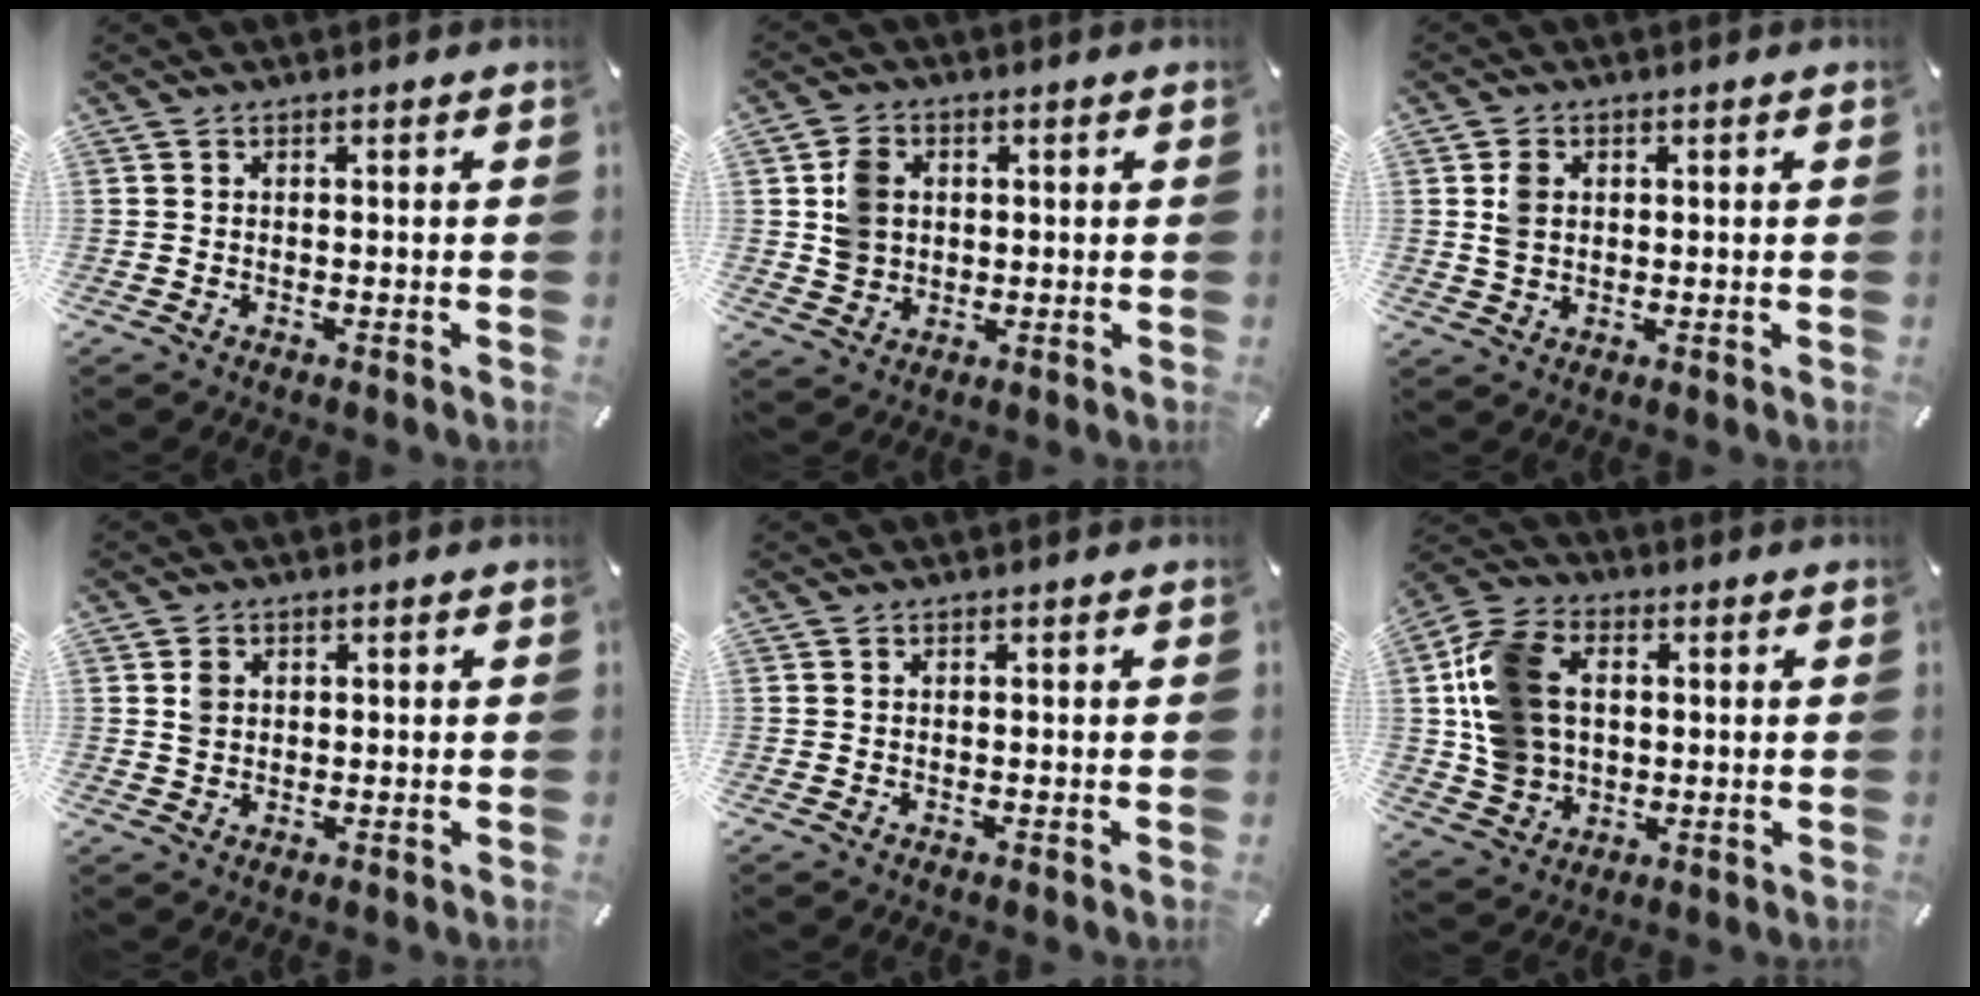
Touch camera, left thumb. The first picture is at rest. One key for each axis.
{"total": 6.3, "fx": 1.2, "fy": 5.7, "fz": 2.5, "tx": -0.043, "ty": 0.010, "tz": 0.024}
{"total": 3.9, "fx": 0.7, "fy": 3.1, "fz": 2.3, "tx": -0.048, "ty": 0.007, "tz": 0.014}
{"total": 2.6, "fx": 0.6, "fy": 2.2, "fz": 1.0, "tx": -0.024, "ty": 0.006, "tz": 0.010}
{"total": 0.0}
{"total": 14.6, "fx": 2.1, "fy": 11.6, "fz": 8.6, "tx": -0.185, "ty": 0.022, "tz": 0.045}